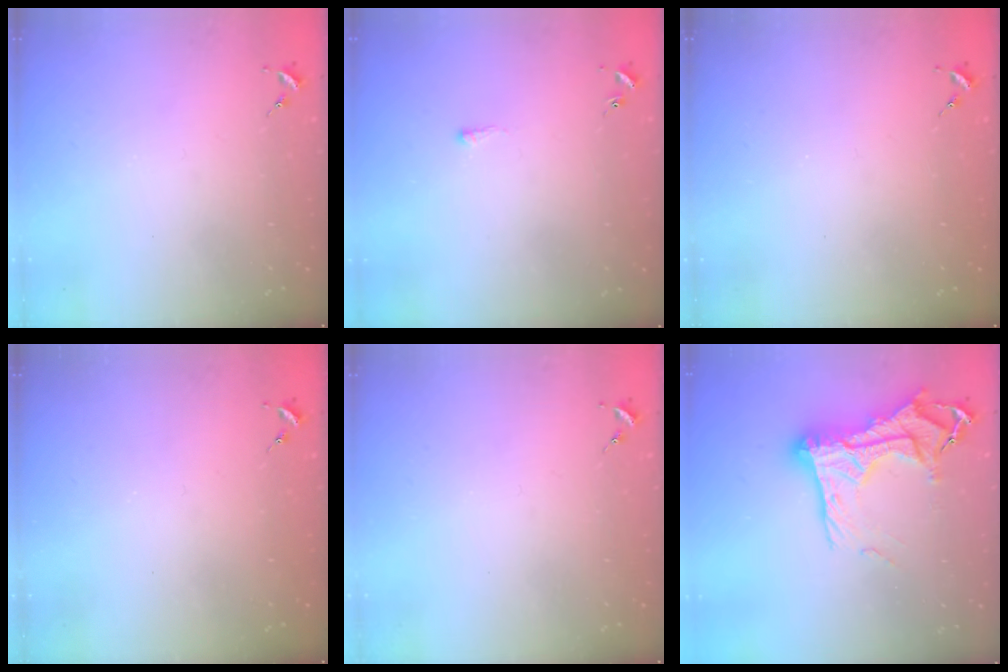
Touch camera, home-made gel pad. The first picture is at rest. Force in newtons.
{"total": 1.5, "press": 1.5, "slide": 0.4}
{"total": 0.8, "press": 0.8, "slide": 0.0}
{"total": 0.7, "press": 0.7, "slide": 0.1}
{"total": 0.0}
{"total": 21.2, "press": 21.1, "slide": 1.9}